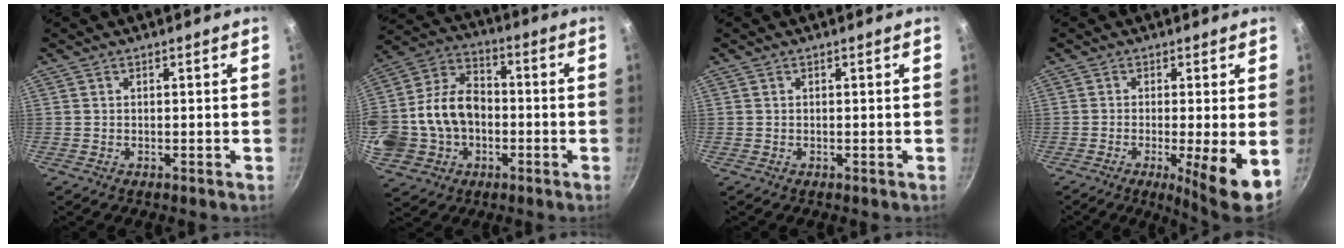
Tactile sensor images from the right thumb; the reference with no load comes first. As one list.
[{"total": 21.3, "force": [-2.9, 16.4, 13.3], "torque": [-0.277, 0.051, -0.048]}, {"total": 0.0}, {"total": 8.8, "force": [-1.9, 0.9, 8.5], "torque": [-0.130, -0.008, -0.026]}]